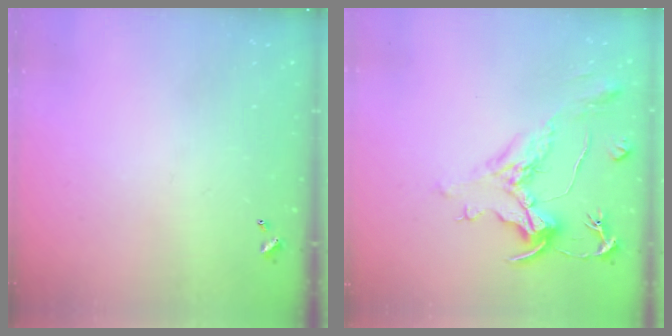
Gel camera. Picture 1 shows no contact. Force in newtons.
{"total": 2.2, "press": 1.7, "slide": 1.3}